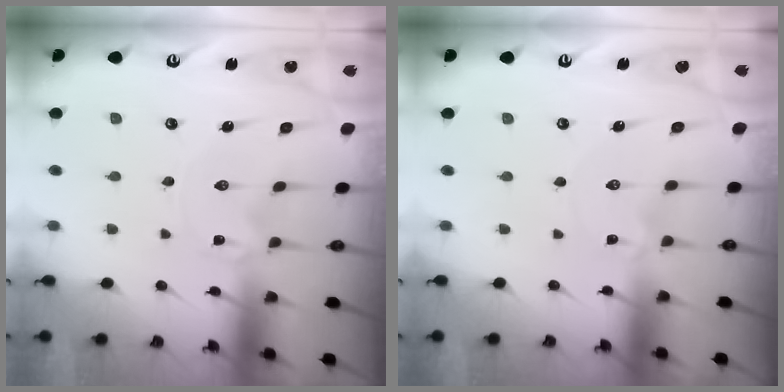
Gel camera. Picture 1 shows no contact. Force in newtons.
{"total": 0.5, "press": 0.5, "slide": 0.1}